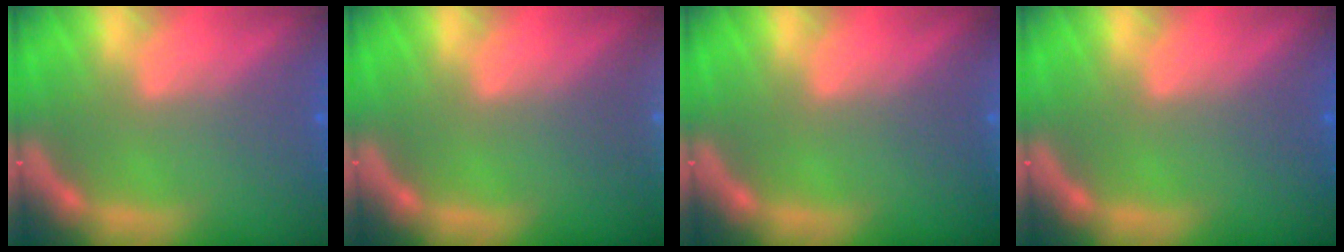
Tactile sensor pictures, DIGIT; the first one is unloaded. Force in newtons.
{"total": 7.5}
{"total": 1.4}
{"total": 0.0}